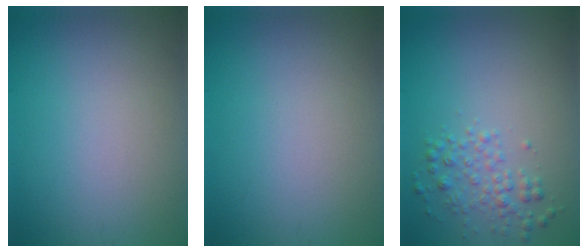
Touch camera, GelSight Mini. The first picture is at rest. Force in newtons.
{"total": 0.0}
{"total": 2.2, "press": 2.2, "slide": 0.1}